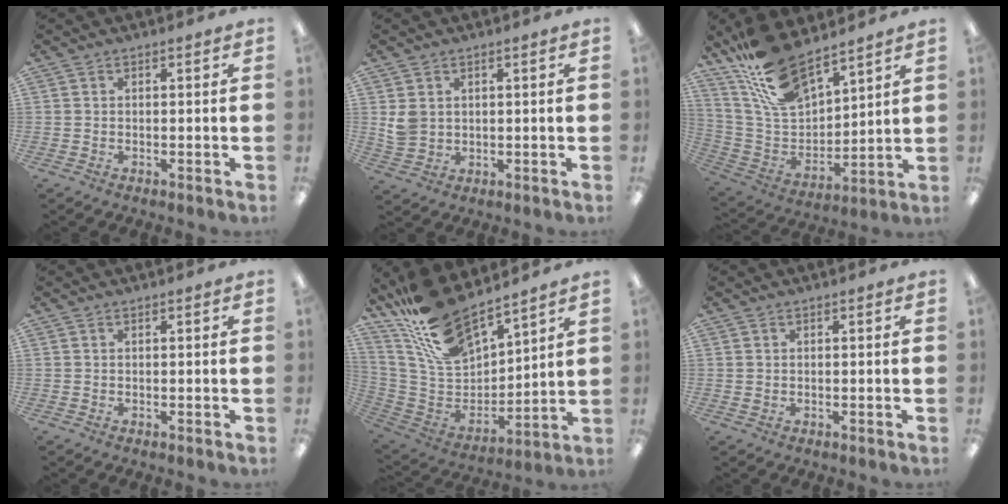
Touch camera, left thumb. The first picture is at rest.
{"total": 4.3, "force": [1.7, 3.4, 1.9], "torque": [-0.033, 0.002, 0.034]}
{"total": 17.5, "force": [14.0, 6.3, 8.4], "torque": [-0.185, -0.077, 0.258]}
{"total": 0.0}
{"total": 20.1, "force": [16.8, 7.0, 8.6], "torque": [-0.192, -0.102, 0.309]}
{"total": 0.6, "force": [0.4, 0.3, 0.2], "torque": [-0.005, 0.002, 0.008]}